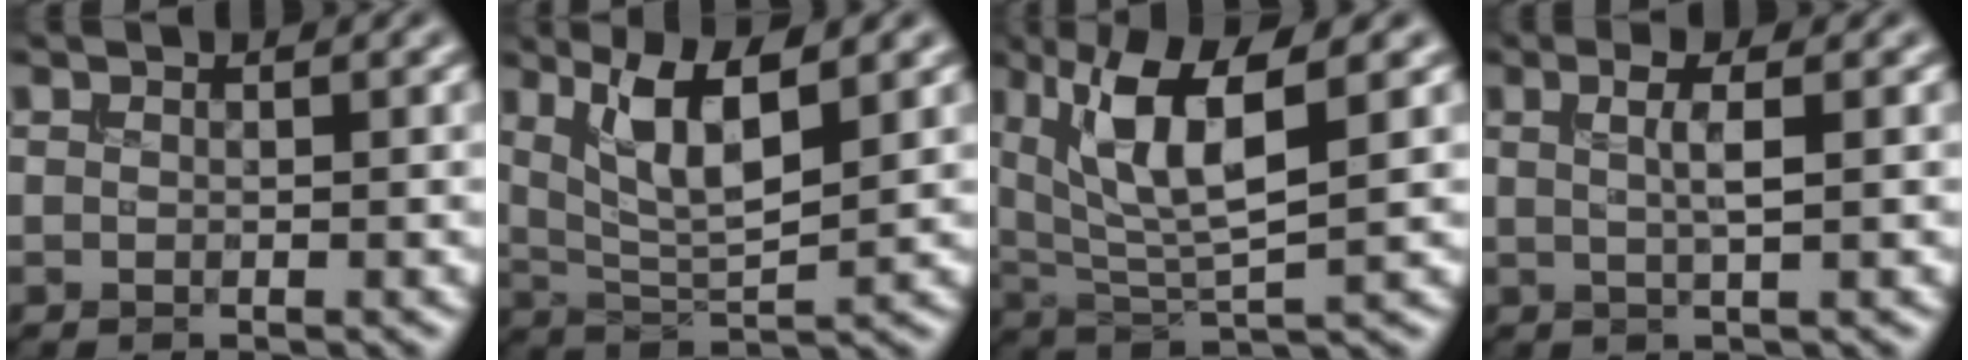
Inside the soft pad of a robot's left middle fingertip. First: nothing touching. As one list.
[{"total": 6.0, "force": [2.4, 1.7, 5.2], "torque": [-0.100, -0.006, 0.047]}, {"total": 7.6, "force": [2.6, 2.1, 6.9], "torque": [-0.132, -0.003, 0.051]}, {"total": 2.5, "force": [0.3, 0.7, 2.4], "torque": [-0.038, 0.004, 0.003]}]